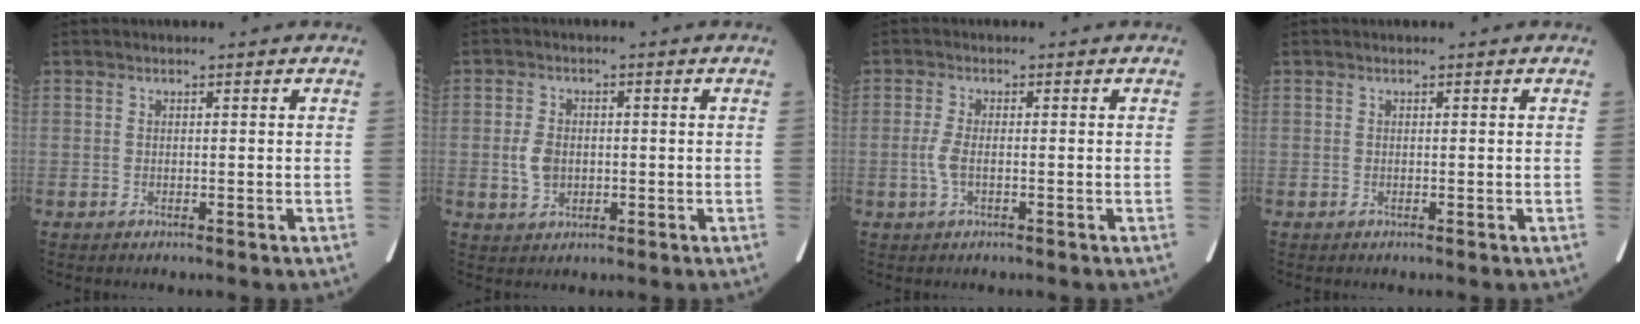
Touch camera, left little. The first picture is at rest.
{"total": 3.9, "force": [-0.5, 3.0, 2.4], "torque": [-0.056, 0.004, -0.004]}
{"total": 2.4, "force": [-0.6, 0.9, 2.2], "torque": [-0.062, -0.004, -0.013]}
{"total": 0.0}